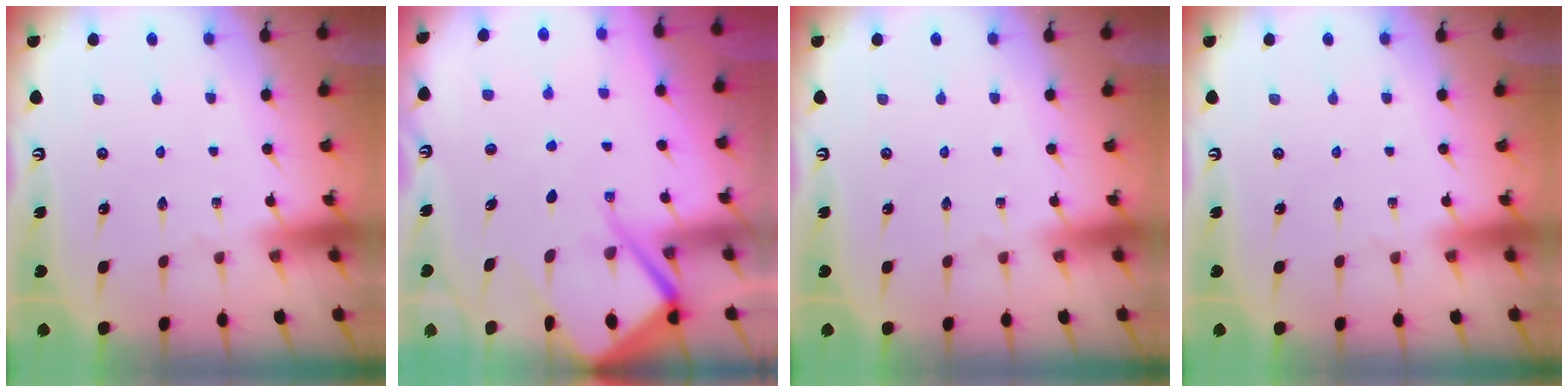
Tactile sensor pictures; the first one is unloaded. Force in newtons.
{"total": 12.0, "press": 12.0, "slide": 1.3}
{"total": 0.0}
{"total": 0.0}